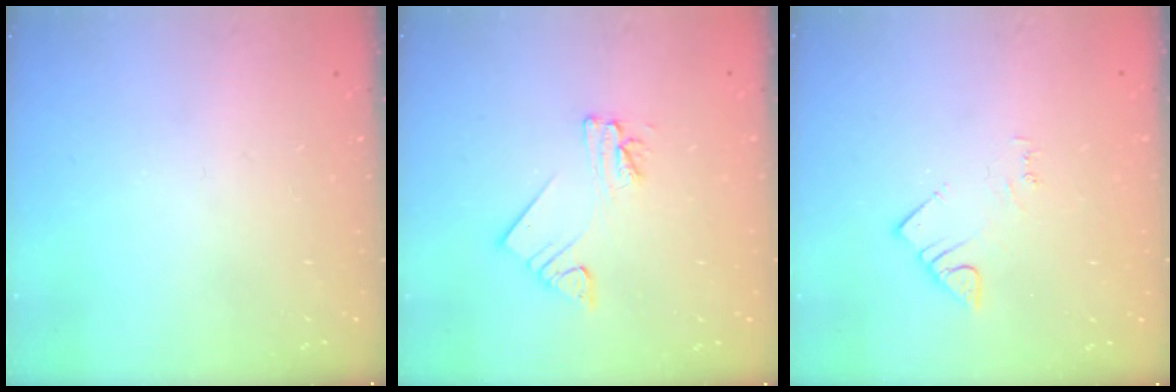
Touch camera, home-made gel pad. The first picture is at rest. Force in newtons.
{"total": 3.8, "press": 3.8, "slide": 0.2}
{"total": 3.6, "press": 3.6, "slide": 0.6}